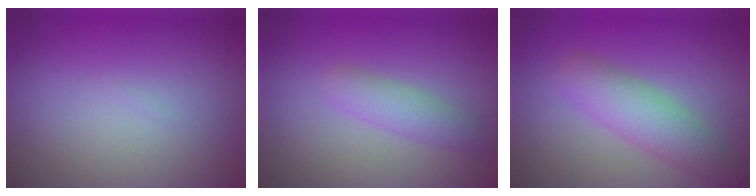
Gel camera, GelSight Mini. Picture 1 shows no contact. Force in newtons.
{"total": 2.5, "press": 2.5, "slide": 0.1}
{"total": 4.5, "press": 4.5, "slide": 0.2}